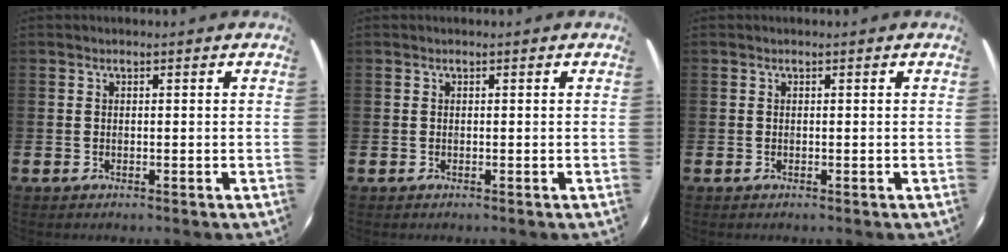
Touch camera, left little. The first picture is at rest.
{"total": 0.0}
{"total": 0.0}